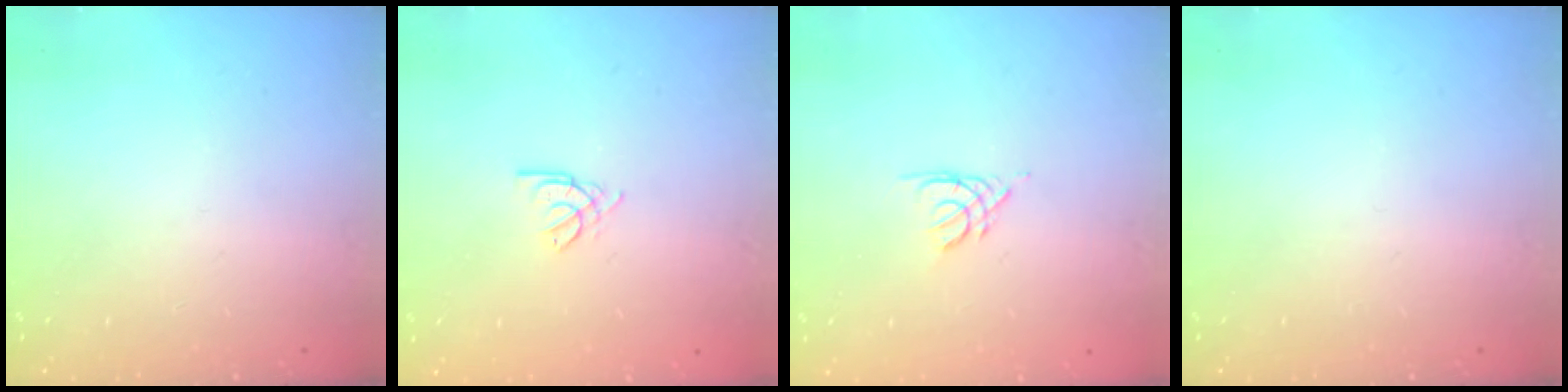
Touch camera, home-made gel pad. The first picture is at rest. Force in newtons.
{"total": 2.3, "press": 2.3, "slide": 0.5}
{"total": 2.1, "press": 2.0, "slide": 0.4}
{"total": 0.0}